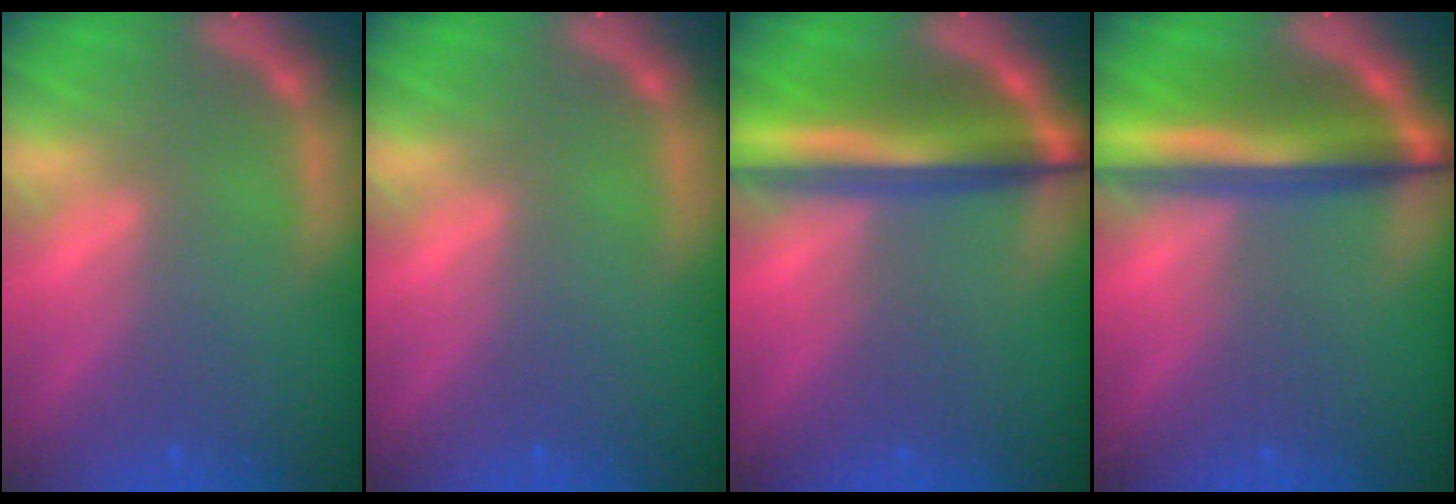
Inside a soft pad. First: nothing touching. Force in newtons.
{"total": 0.0}
{"total": 8.6}
{"total": 8.6}